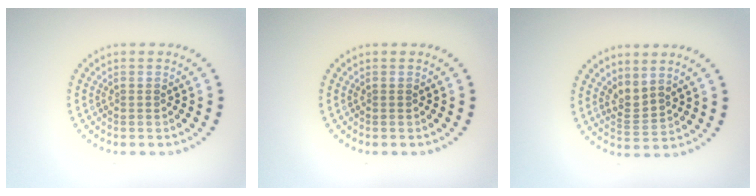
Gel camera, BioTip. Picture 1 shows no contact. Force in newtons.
{"total": 0.0}
{"total": 2.2, "press": 1.6, "slide": 1.6}